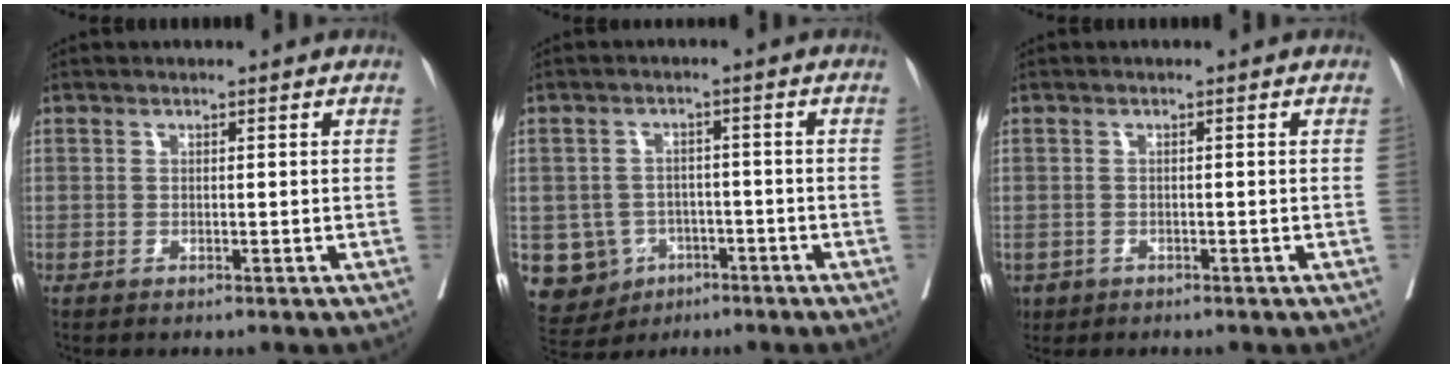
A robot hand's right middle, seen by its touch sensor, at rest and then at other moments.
{"total": 8.9, "force": [-3.3, 8.1, 1.8], "torque": [-0.052, 0.014, -0.039]}
{"total": 2.5, "force": [-1.4, 1.9, 0.6], "torque": [-0.012, 0.000, -0.020]}